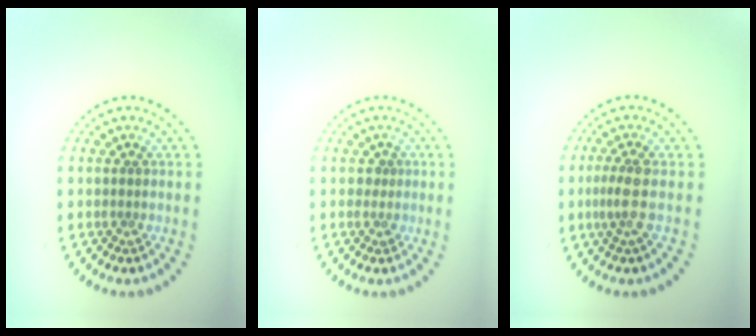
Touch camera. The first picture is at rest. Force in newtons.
{"total": 1.1, "press": 0.9, "slide": 0.6}
{"total": 1.9, "press": 1.5, "slide": 1.2}